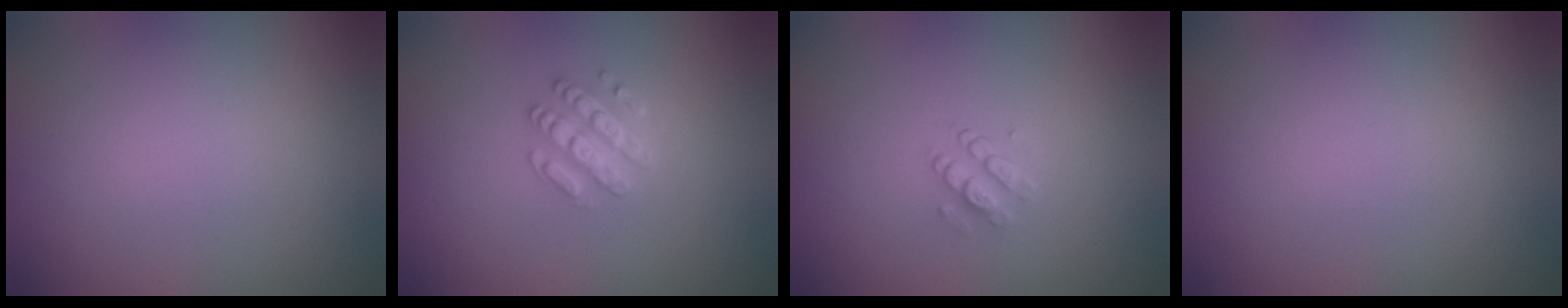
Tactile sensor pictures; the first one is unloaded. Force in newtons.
{"total": 2.6, "press": 2.6, "slide": 0.3}
{"total": 1.4, "press": 1.0, "slide": 1.0}
{"total": 0.0}